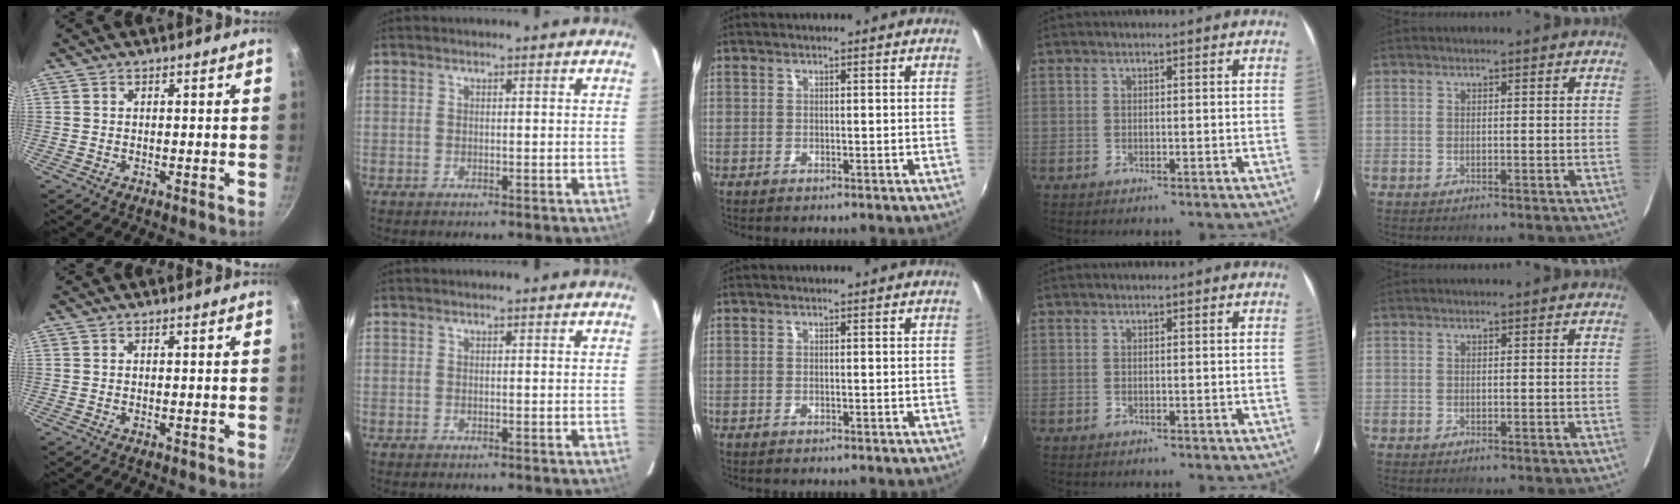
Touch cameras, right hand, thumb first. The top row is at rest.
{}